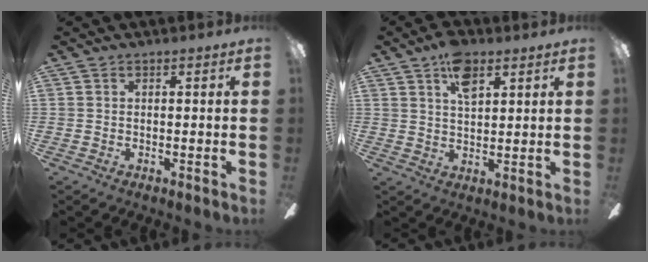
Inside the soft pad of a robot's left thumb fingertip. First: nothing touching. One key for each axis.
{"total": 8.1, "fx": 4.3, "fy": 4.2, "fz": 5.3, "tx": -0.081, "ty": -0.006, "tz": 0.074}